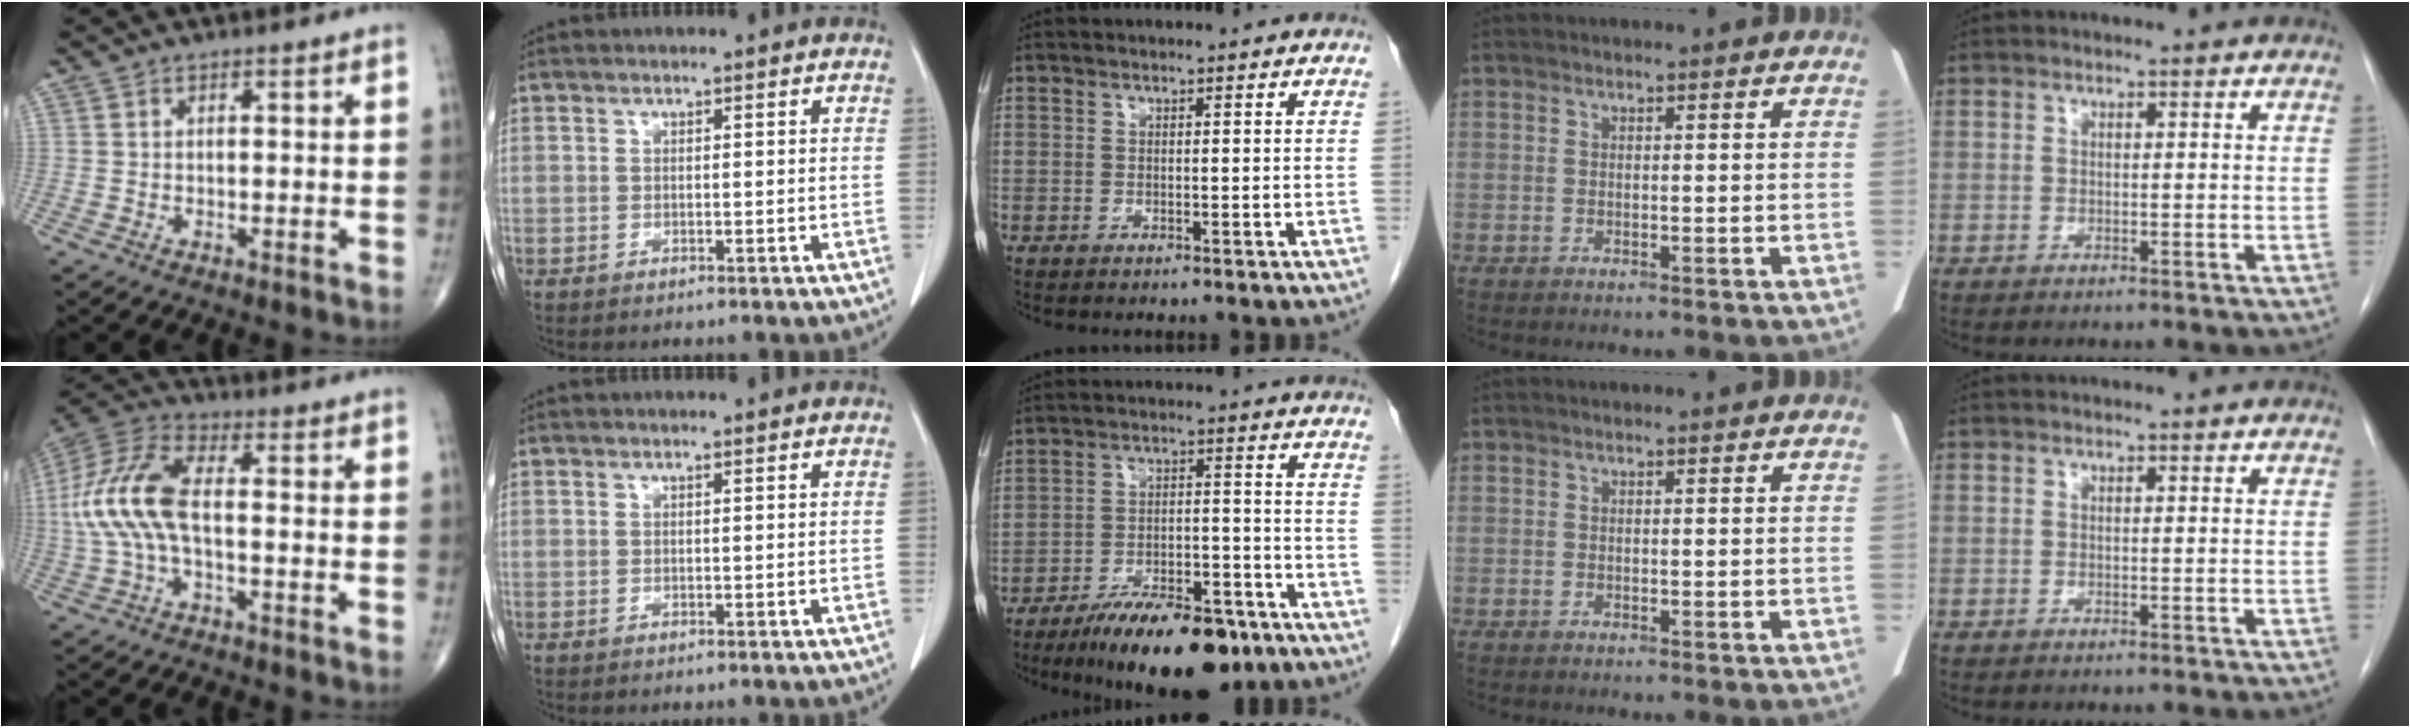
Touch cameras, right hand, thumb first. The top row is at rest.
{"thumb": {"total": 13.4, "force": [-0.8, 6.0, 12.0], "torque": [-0.277, 0.032, -0.020]}, "middle": {"total": 14.5, "force": [-10.6, 4.4, 8.8], "torque": [-0.128, 0.004, -0.171]}}